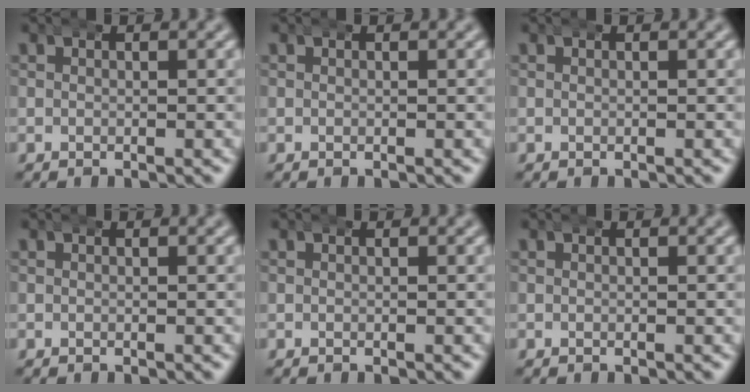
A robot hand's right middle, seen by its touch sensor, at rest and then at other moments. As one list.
[{"total": 0.0}, {"total": 0.0}, {"total": 0.0}, {"total": 0.0}, {"total": 0.0}]